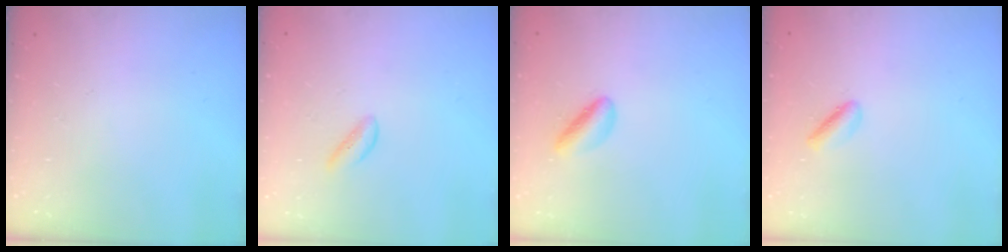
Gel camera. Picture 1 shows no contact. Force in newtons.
{"total": 0.6, "press": 0.5, "slide": 0.3}
{"total": 4.9, "press": 4.6, "slide": 1.5}
{"total": 1.7, "press": 1.6, "slide": 0.5}